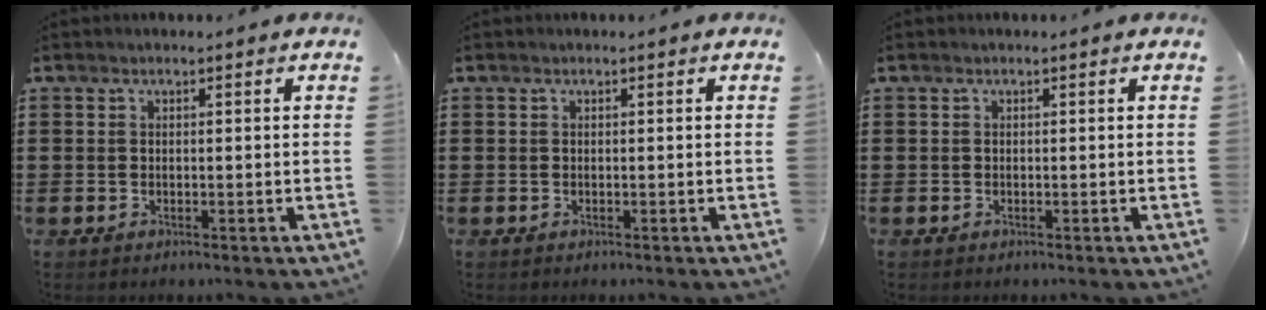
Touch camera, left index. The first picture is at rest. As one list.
[{"total": 0.0}, {"total": 0.0}]